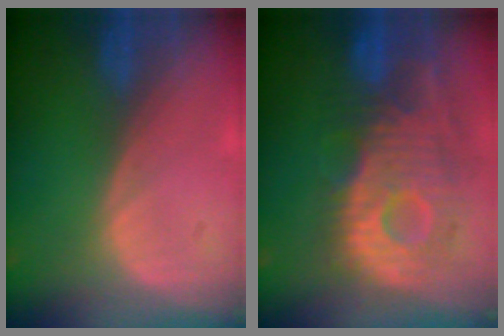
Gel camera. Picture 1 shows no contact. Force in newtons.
{"total": 11.8, "press": 10.6, "slide": 5.1}